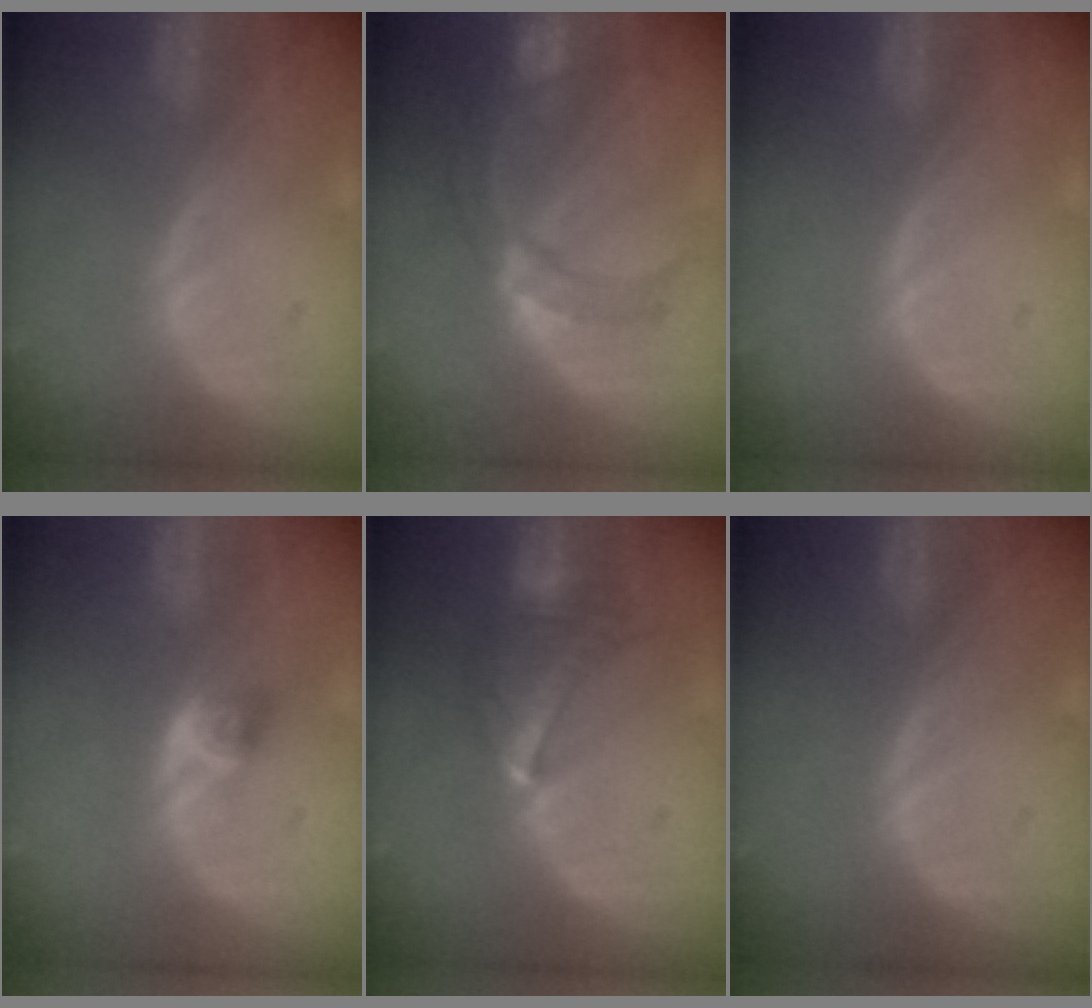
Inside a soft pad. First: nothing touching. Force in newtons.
{"total": 8.2, "press": 7.9, "slide": 2.1}
{"total": 0.0}
{"total": 2.7, "press": 2.4, "slide": 1.3}
{"total": 6.8, "press": 6.3, "slide": 2.6}
{"total": 0.0}